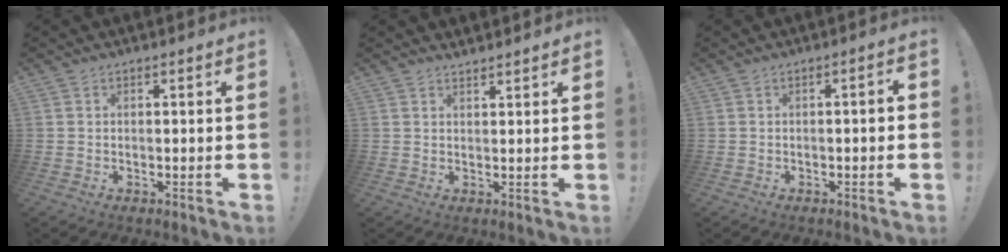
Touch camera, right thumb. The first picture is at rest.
{"total": 1.8, "force": [1.8, 0.1, 0.0], "torque": [0.013, -0.016, 0.031]}
{"total": 1.8, "force": [-0.7, -0.1, 1.6], "torque": [-0.027, 0.002, -0.012]}